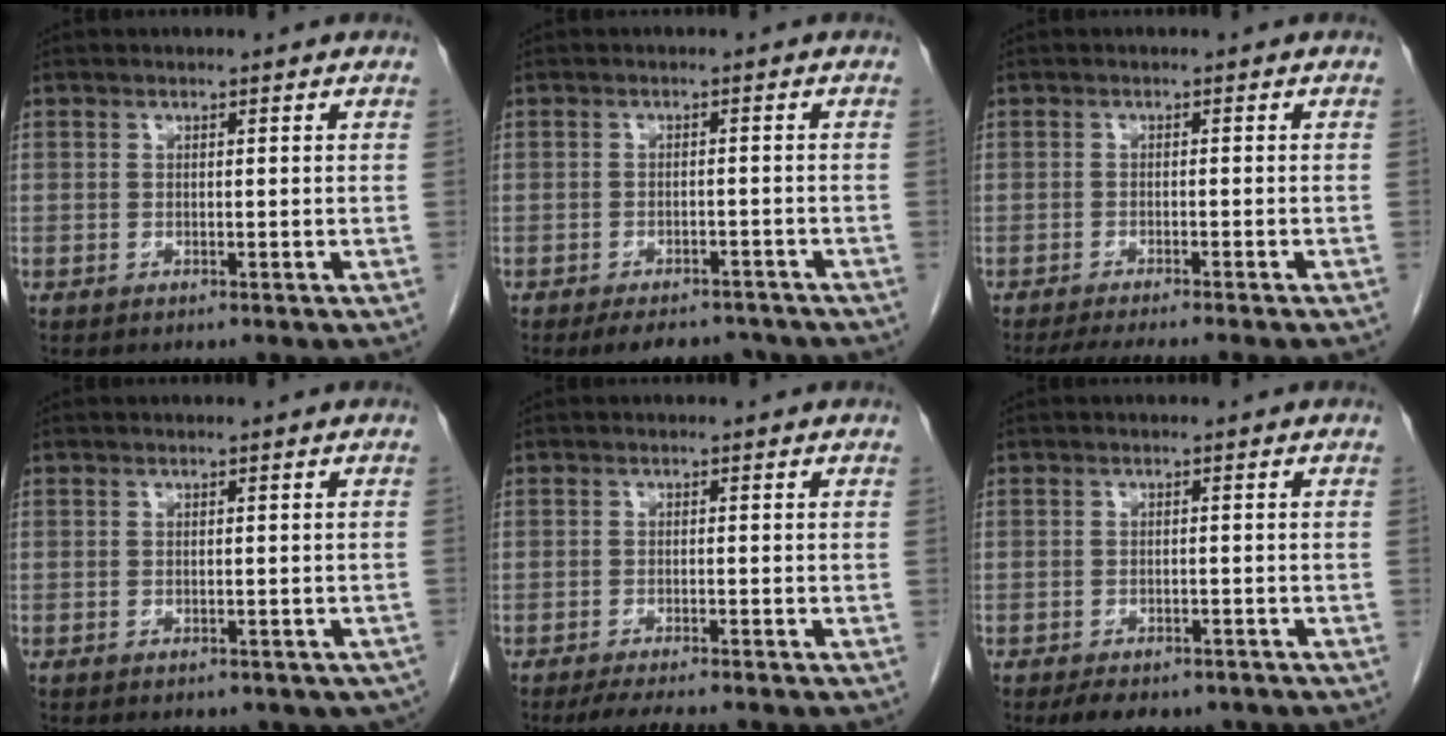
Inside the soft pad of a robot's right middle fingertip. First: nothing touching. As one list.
[{"total": 7.1, "force": [-6.1, 2.8, 2.3], "torque": [-0.026, -0.002, -0.080]}, {"total": 9.6, "force": [-8.3, 0.3, 4.9], "torque": [-0.053, -0.016, -0.114]}, {"total": 8.6, "force": [-6.7, 4.4, 3.2], "torque": [-0.043, -0.007, -0.064]}, {"total": 5.7, "force": [-4.8, 0.3, 3.1], "torque": [-0.045, -0.014, -0.074]}, {"total": 7.5, "force": [-5.9, 3.3, 3.3], "torque": [-0.040, 0.000, -0.076]}]